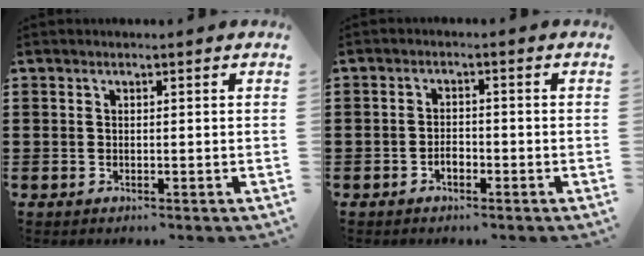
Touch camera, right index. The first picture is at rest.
{"total": 2.0, "force": [-1.0, 1.1, 1.4], "torque": [-0.028, 0.003, -0.020]}